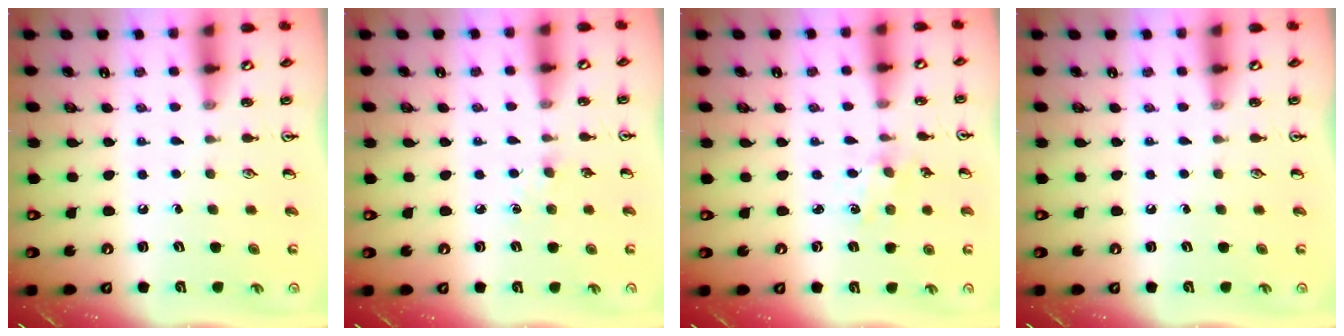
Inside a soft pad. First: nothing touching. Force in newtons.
{"total": 2.8, "press": 2.8, "slide": 0.4}
{"total": 1.3, "press": 1.3, "slide": 0.2}
{"total": 0.0}